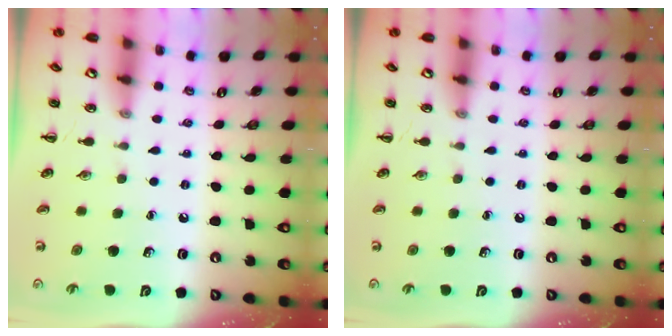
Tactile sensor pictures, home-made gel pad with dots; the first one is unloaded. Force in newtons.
{"total": 0.0}